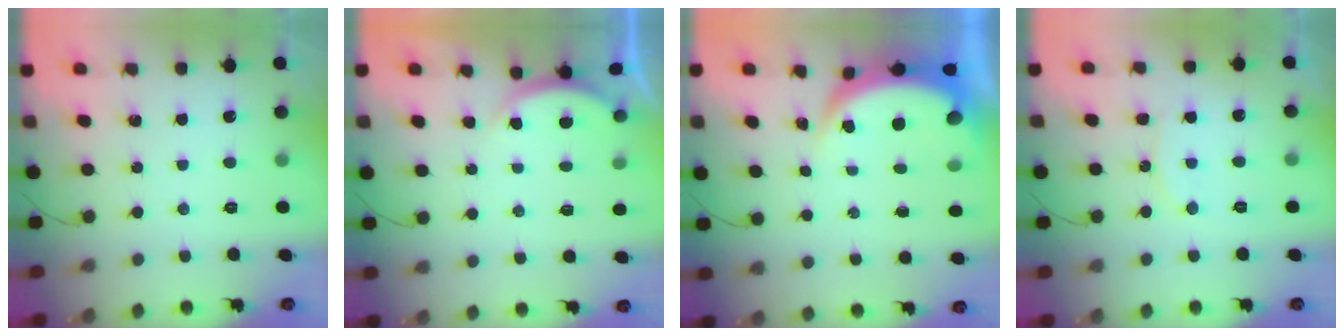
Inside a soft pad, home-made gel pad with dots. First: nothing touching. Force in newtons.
{"total": 2.5, "press": 2.4, "slide": 0.6}
{"total": 5.8, "press": 5.7, "slide": 0.9}
{"total": 7.3, "press": 6.9, "slide": 2.5}